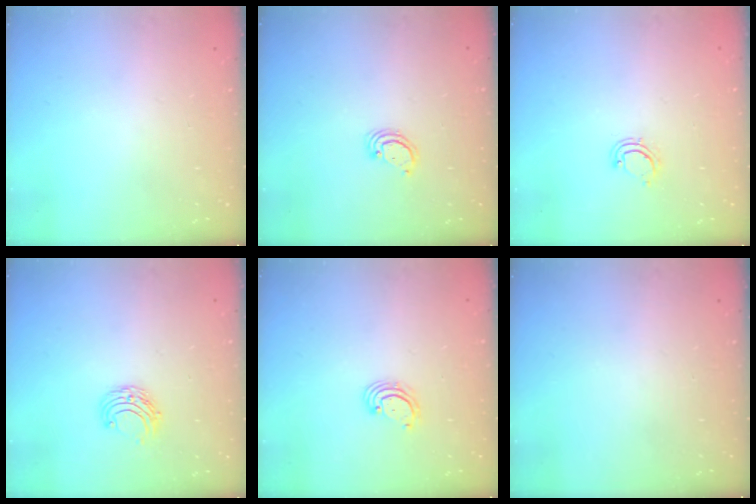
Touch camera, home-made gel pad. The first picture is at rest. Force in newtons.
{"total": 2.3, "press": 2.3, "slide": 0.2}
{"total": 4.6, "press": 4.6, "slide": 0.3}
{"total": 6.5, "press": 6.5, "slide": 0.6}
{"total": 2.7, "press": 2.7, "slide": 0.7}
{"total": 0.0}